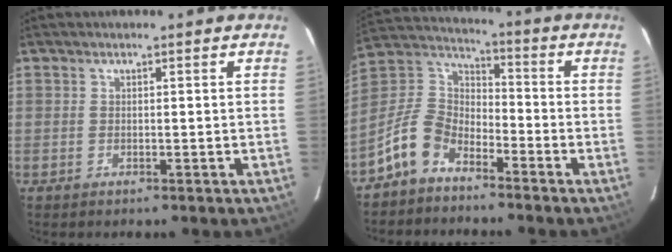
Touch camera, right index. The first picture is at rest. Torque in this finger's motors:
{"motor_torque": [0.56, -0.66, 0.31, 0.00]}